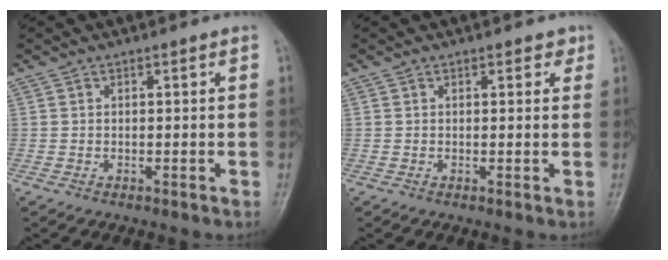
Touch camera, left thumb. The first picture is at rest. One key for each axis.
{"total": 1.9, "fx": 1.1, "fy": 1.1, "fz": 1.1, "tx": 0.000, "ty": -0.003, "tz": 0.010}